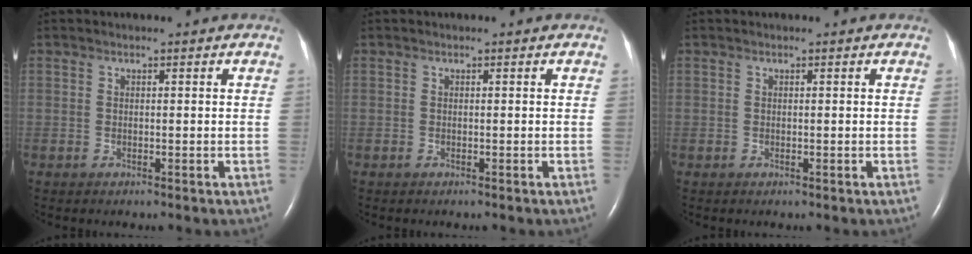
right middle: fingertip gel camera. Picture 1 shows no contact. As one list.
[{"total": 0.0}, {"total": 0.0}]